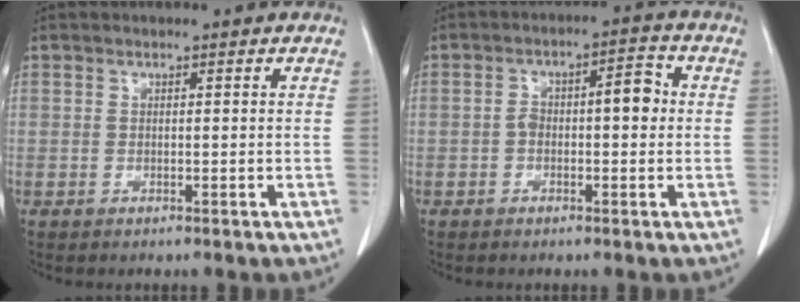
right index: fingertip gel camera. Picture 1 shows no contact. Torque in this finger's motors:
{"motor_torque": [0.20, 0.07, 0.12, 0.02]}